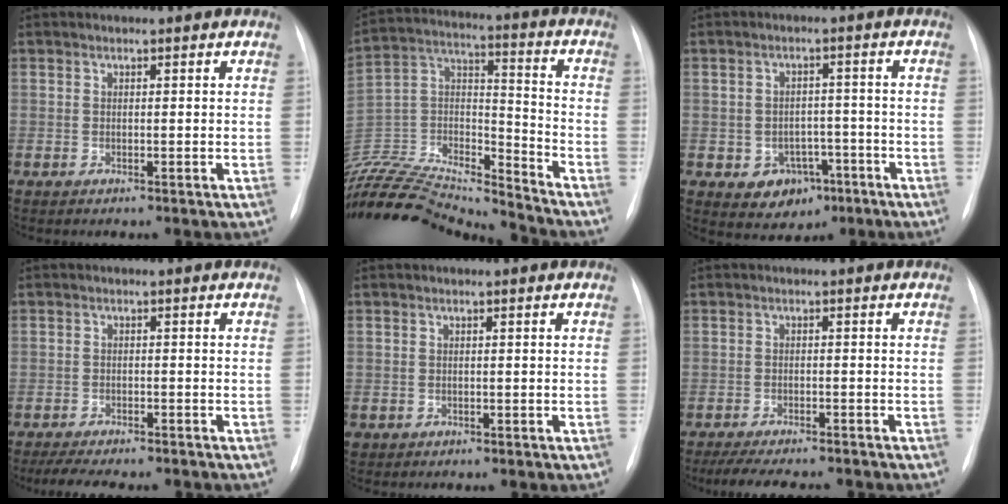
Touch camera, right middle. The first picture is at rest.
{"total": 23.8, "force": [-22.7, 1.9, 6.9], "torque": [-0.155, 0.012, -0.389]}
{"total": 6.4, "force": [-2.9, 5.0, 2.8], "torque": [-0.036, 0.013, -0.031]}
{"total": 9.2, "force": [-7.8, 2.7, 4.1], "torque": [-0.060, -0.003, -0.109]}
{"total": 0.8, "force": [-0.3, 0.7, 0.1], "torque": [-0.002, 0.004, -0.001]}
{"total": 10.5, "force": [-9.2, 2.2, 4.5], "torque": [-0.066, -0.006, -0.127]}